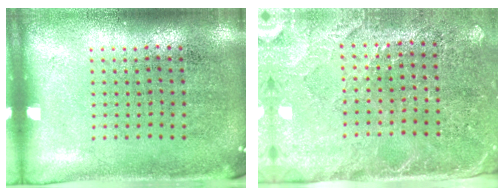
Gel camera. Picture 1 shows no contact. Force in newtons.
{"total": 2.9, "press": 2.7, "slide": 1.1}